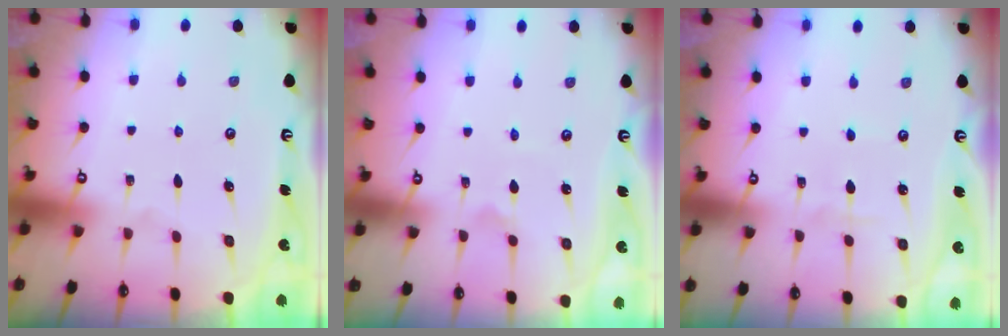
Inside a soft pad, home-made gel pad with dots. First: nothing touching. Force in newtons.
{"total": 0.0}
{"total": 2.2, "press": 2.2, "slide": 0.3}